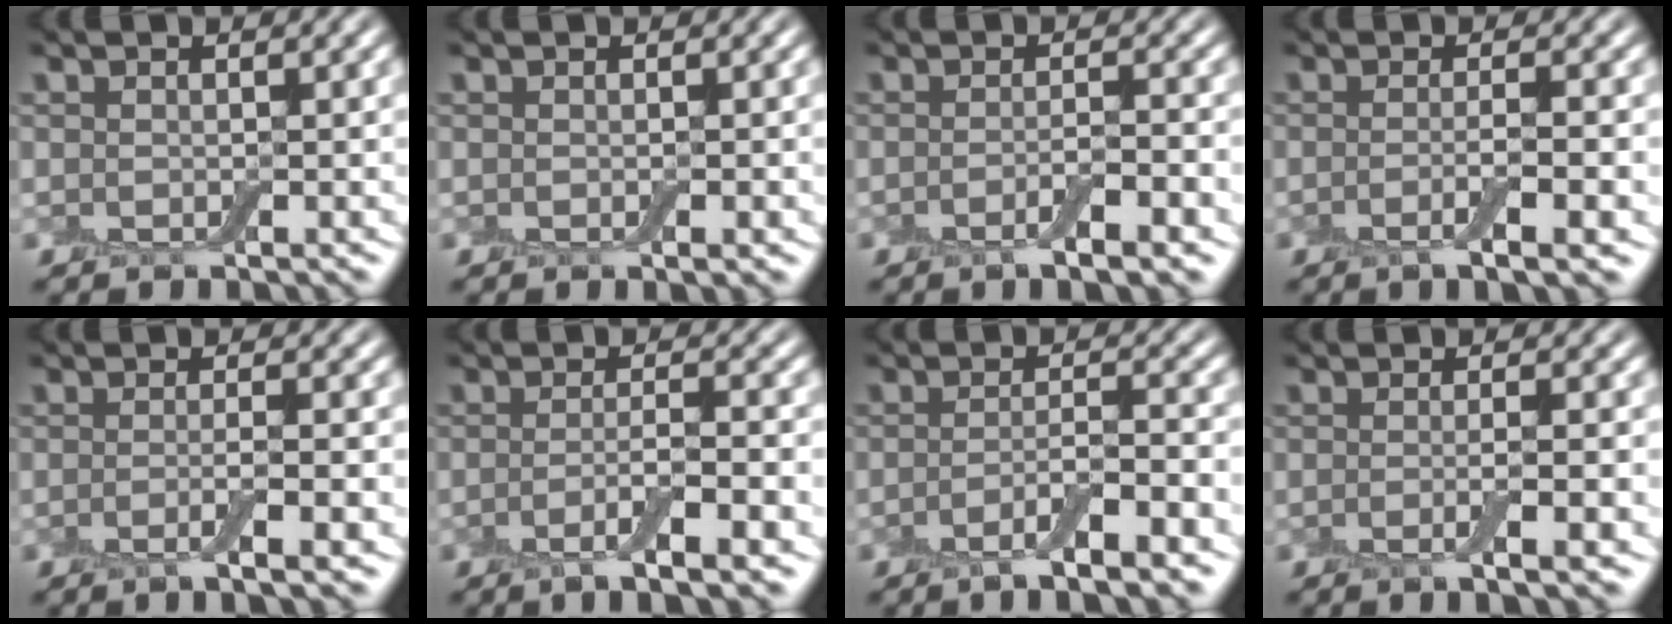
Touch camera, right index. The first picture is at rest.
{"total": 0.7, "force": [-0.2, 0.1, 0.7], "torque": [-0.009, -0.001, -0.002]}
{"total": 3.3, "force": [-1.3, 0.7, 2.9], "torque": [-0.048, -0.001, -0.024]}
{"total": 3.5, "force": [-0.9, 0.8, 3.3], "torque": [-0.054, -0.006, -0.017]}
{"total": 3.0, "force": [-0.7, 0.6, 2.8], "torque": [-0.042, -0.004, -0.014]}
{"total": 4.5, "force": [-1.6, 0.9, 4.1], "torque": [-0.070, -0.003, -0.029]}
{"total": 4.6, "force": [-2.1, 0.9, 3.9], "torque": [-0.066, 0.002, -0.042]}
{"total": 3.0, "force": [-0.6, 0.7, 2.9], "torque": [-0.039, -0.005, -0.012]}